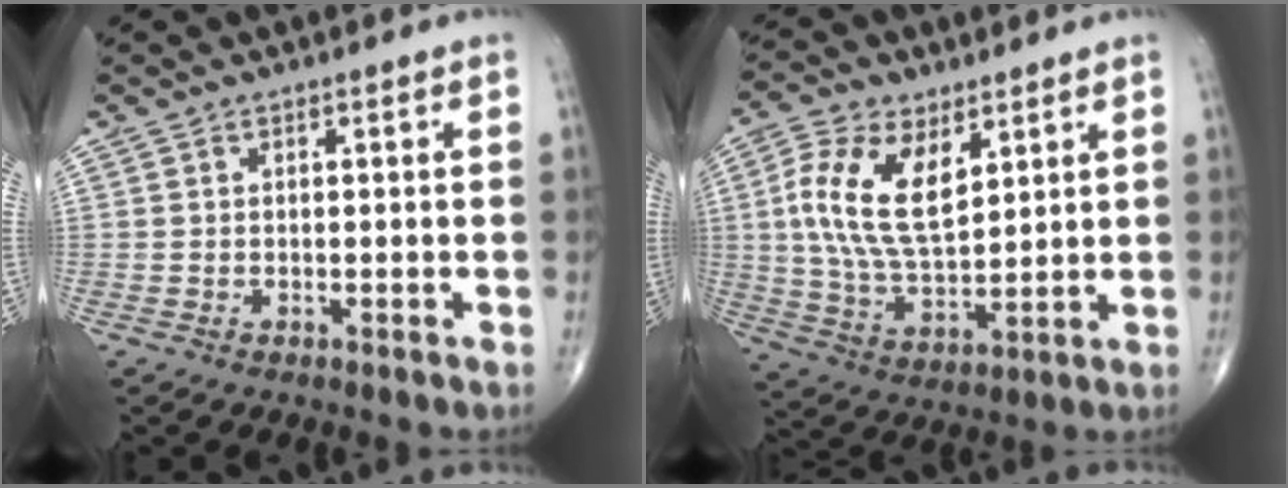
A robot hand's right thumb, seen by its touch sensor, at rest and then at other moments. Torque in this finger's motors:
{"motor_torque": [1.61, 1.74, 0.26, 0.10, 0.19]}